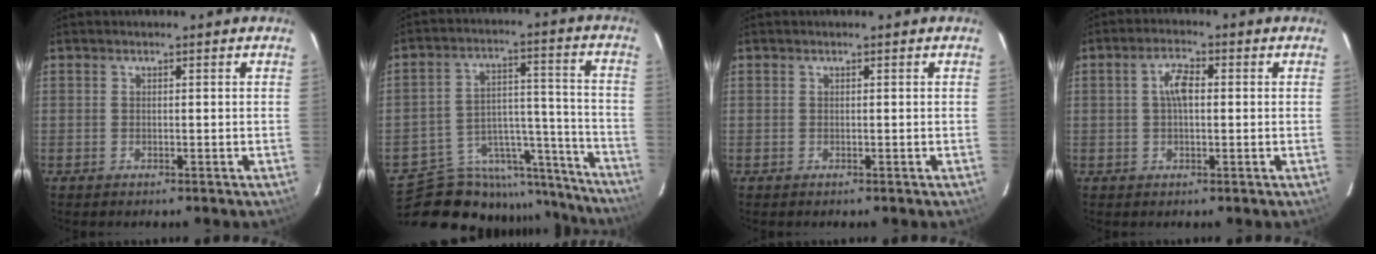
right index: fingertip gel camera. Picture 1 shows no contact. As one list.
[{"total": 24.5, "force": [-21.4, 9.9, 6.5], "torque": [-0.121, 0.054, -0.291]}, {"total": 0.0}, {"total": 4.2, "force": [0.4, 1.9, 3.7], "torque": [-0.072, 0.013, 0.007]}]